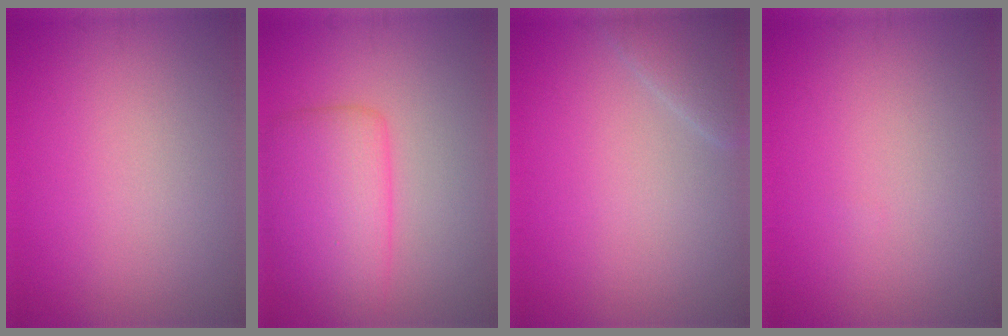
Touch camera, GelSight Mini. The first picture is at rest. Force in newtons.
{"total": 5.2, "press": 5.2, "slide": 0.3}
{"total": 2.0, "press": 2.0, "slide": 0.2}
{"total": 0.0}